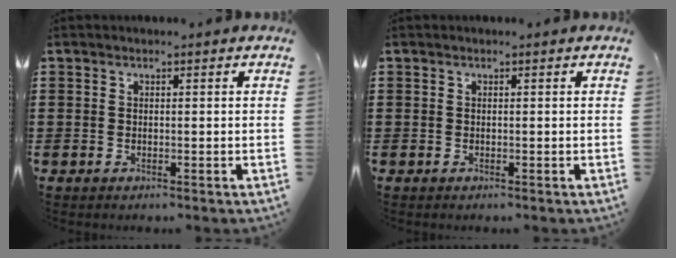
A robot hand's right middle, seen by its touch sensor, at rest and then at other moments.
{"total": 0.0}